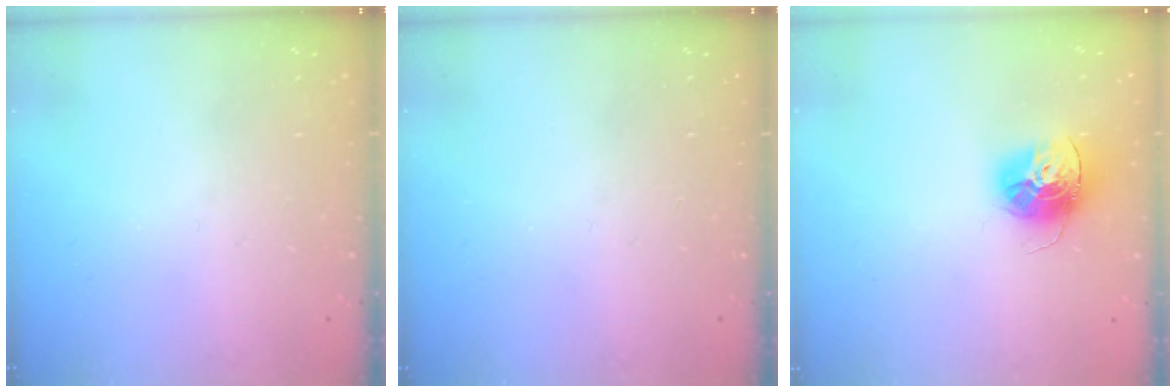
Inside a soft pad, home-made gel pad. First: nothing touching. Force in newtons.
{"total": 0.0}
{"total": 13.7, "press": 13.7, "slide": 1.2}